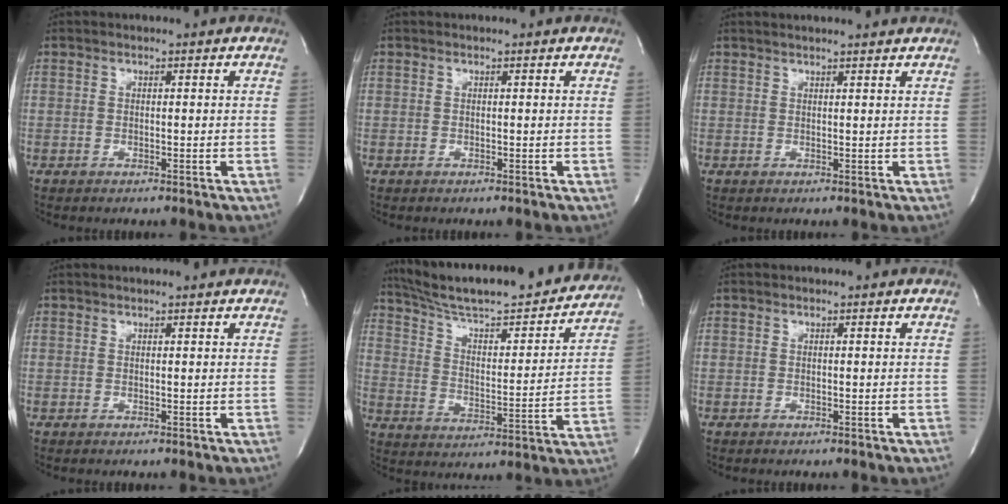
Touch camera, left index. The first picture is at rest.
{"total": 0.0}
{"total": 6.0, "force": [5.6, 0.1, 2.2], "torque": [-0.032, 0.017, 0.061]}
{"total": 2.0, "force": [1.9, 0.0, 0.6], "torque": [-0.011, 0.011, 0.022]}
{"total": 26.8, "force": [24.0, 3.5, 11.4], "torque": [-0.181, -0.031, 0.333]}
{"total": 0.0}